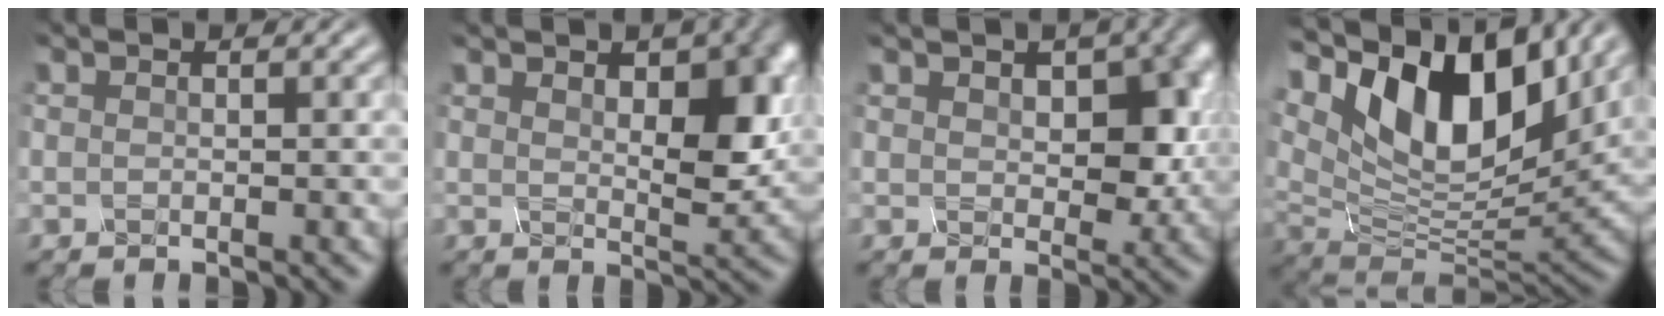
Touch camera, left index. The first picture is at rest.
{"total": 6.5, "force": [1.8, 3.4, 5.2], "torque": [-0.071, -0.008, 0.032]}
{"total": 5.9, "force": [1.3, 3.6, 4.4], "torque": [-0.065, -0.006, 0.020]}
{"total": 13.2, "force": [5.7, 6.4, 10.0], "torque": [-0.178, 0.009, 0.095]}